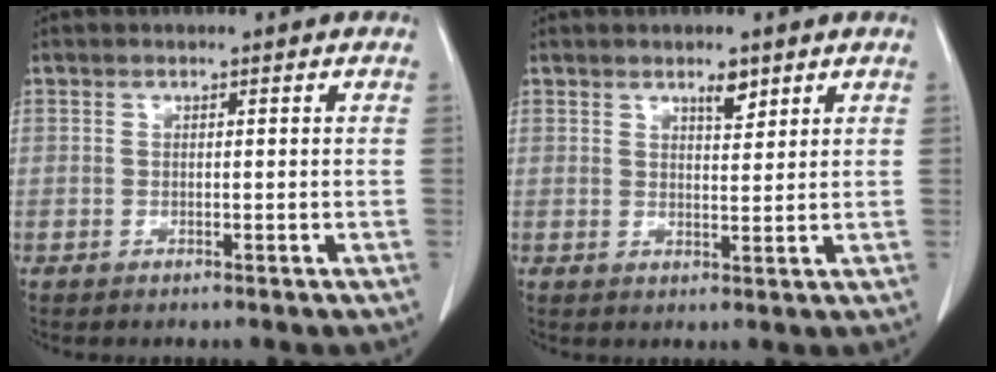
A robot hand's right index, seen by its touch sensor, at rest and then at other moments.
{"total": 2.7, "force": [1.9, 0.8, 1.7], "torque": [-0.029, -0.003, 0.033]}